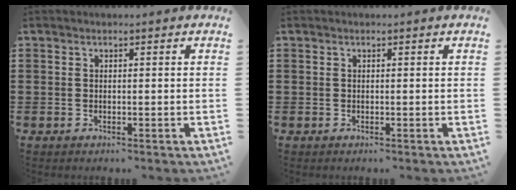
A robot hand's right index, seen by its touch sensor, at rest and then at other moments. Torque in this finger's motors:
{"motor_torque": [0.00, 0.00, 0.00, 0.00]}